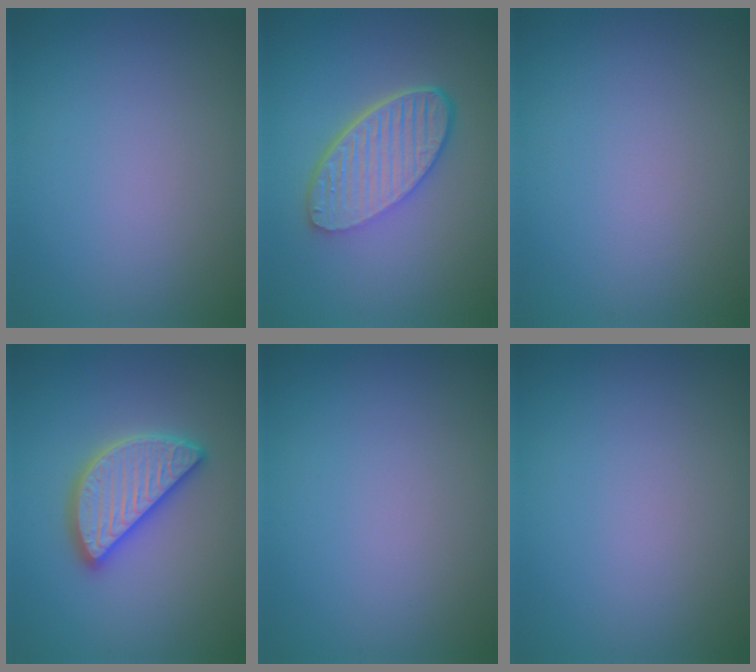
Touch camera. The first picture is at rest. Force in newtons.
{"total": 6.1, "press": 4.4, "slide": 4.2}
{"total": 0.0}
{"total": 4.5, "press": 4.5, "slide": 0.4}
{"total": 0.0}
{"total": 0.0}